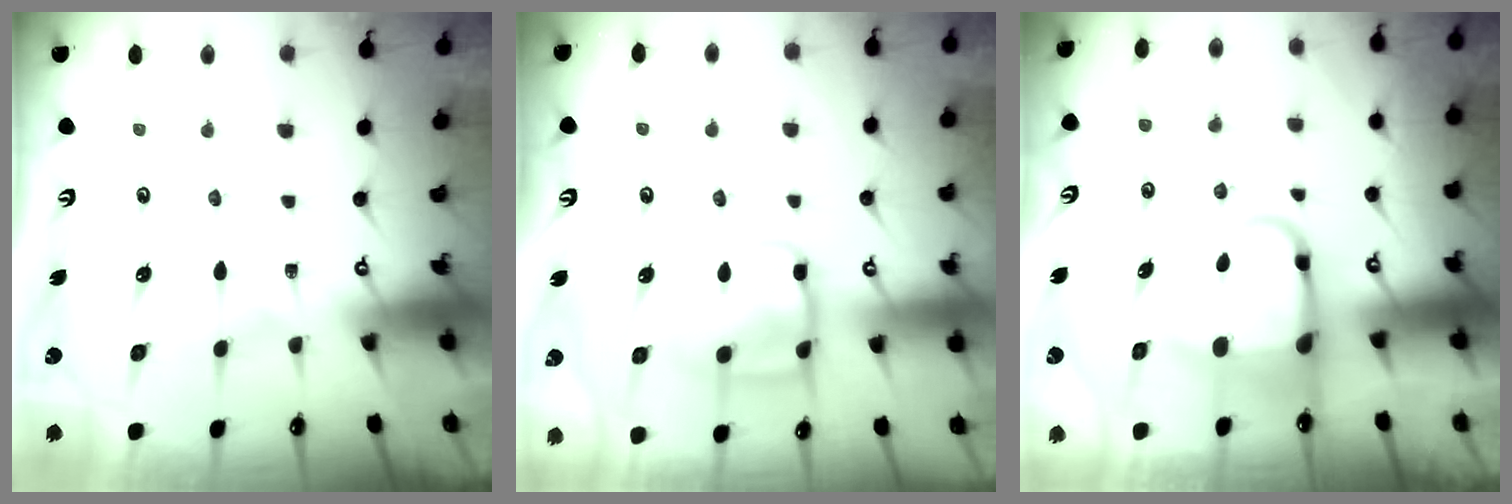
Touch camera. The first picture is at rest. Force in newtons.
{"total": 10.6, "press": 10.5, "slide": 1.1}
{"total": 5.7, "press": 5.6, "slide": 1.1}